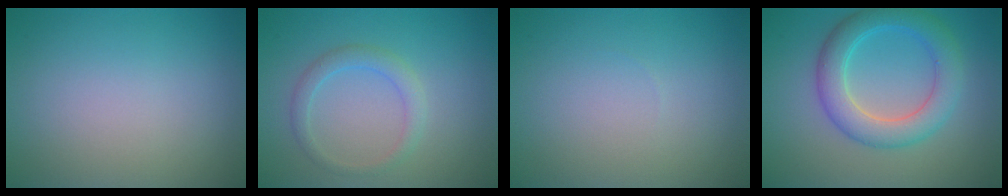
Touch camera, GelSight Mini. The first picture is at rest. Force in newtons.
{"total": 2.0, "press": 2.0, "slide": 0.1}
{"total": 0.0}
{"total": 5.1, "press": 5.1, "slide": 0.2}